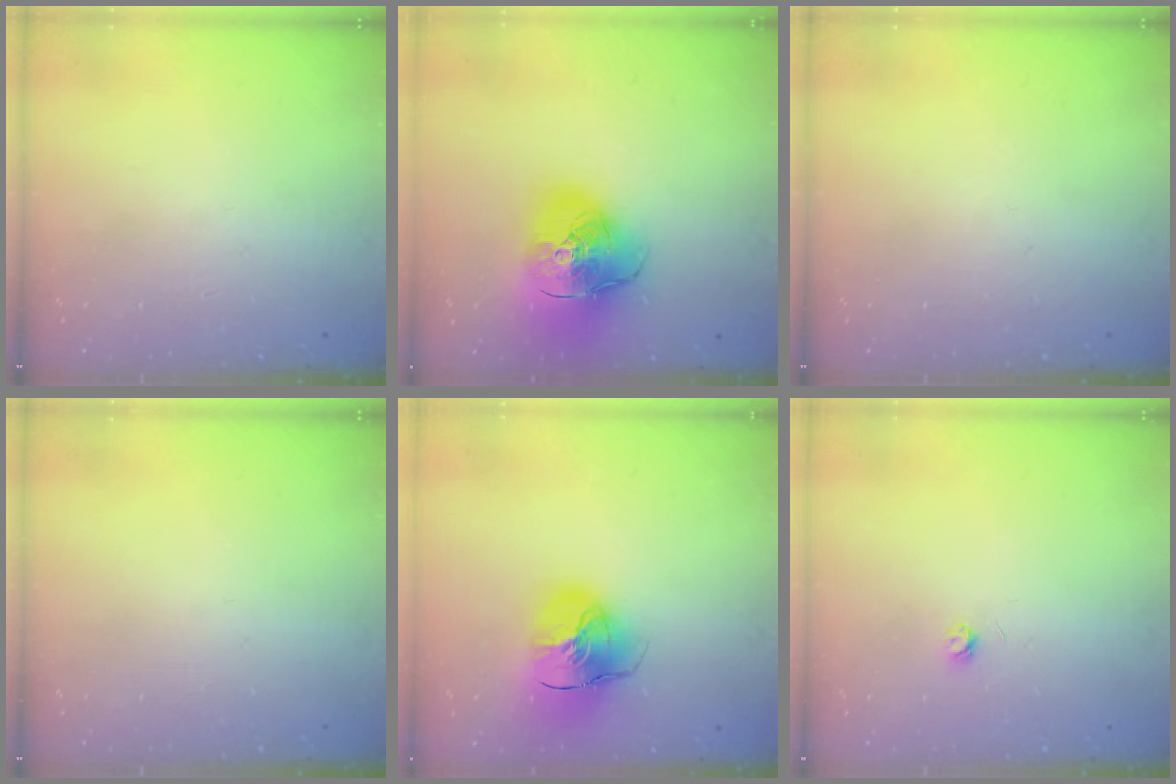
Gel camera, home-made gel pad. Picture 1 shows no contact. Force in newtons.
{"total": 22.5, "press": 22.3, "slide": 3.4}
{"total": 0.0}
{"total": 0.0}
{"total": 16.5, "press": 16.4, "slide": 2.3}
{"total": 2.9, "press": 2.9, "slide": 0.3}